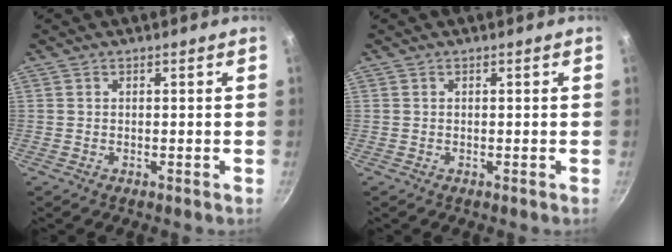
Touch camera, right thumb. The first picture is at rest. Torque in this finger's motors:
{"motor_torque": [-0.25, -0.04, -0.06, -0.07, 0.02]}